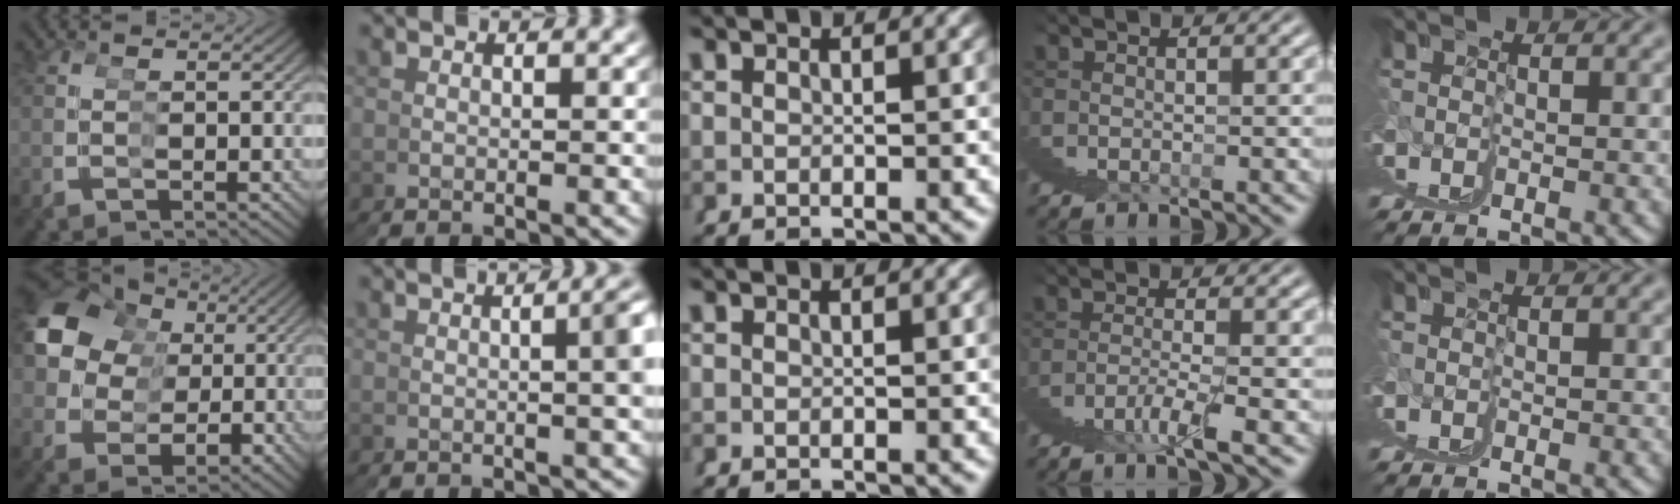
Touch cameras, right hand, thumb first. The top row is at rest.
{"thumb": {"total": 12.6, "force": [2.3, 10.0, 7.2], "torque": [-0.152, -0.025, 0.049]}, "index": {"total": 3.7, "force": [0.5, 0.5, 3.6], "torque": [-0.040, 0.009, 0.010]}, "ring": {"total": 2.0, "force": [-0.8, -0.9, 1.5], "torque": [-0.027, 0.004, -0.012]}}